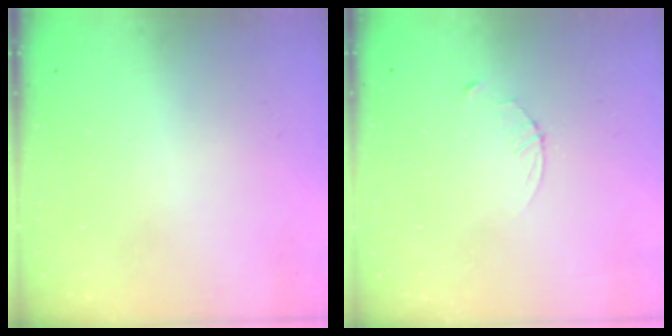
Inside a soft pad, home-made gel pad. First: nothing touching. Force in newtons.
{"total": 2.3, "press": 2.3, "slide": 0.3}